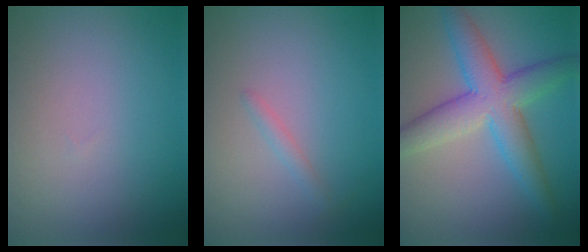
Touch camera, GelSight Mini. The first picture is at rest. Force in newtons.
{"total": 0.8, "press": 0.8, "slide": 0.1}
{"total": 6.6, "press": 6.6, "slide": 0.1}